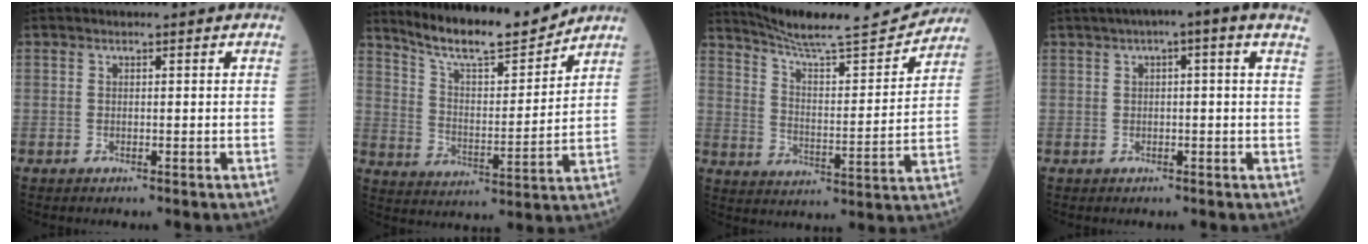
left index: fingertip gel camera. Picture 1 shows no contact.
{"total": 12.8, "force": [11.9, 0.9, 4.6], "torque": [-0.085, -0.008, 0.205]}
{"total": 17.1, "force": [16.4, 0.7, 5.0], "torque": [-0.092, -0.026, 0.241]}
{"total": 6.7, "force": [4.0, 0.0, 5.4], "torque": [-0.075, 0.037, 0.044]}